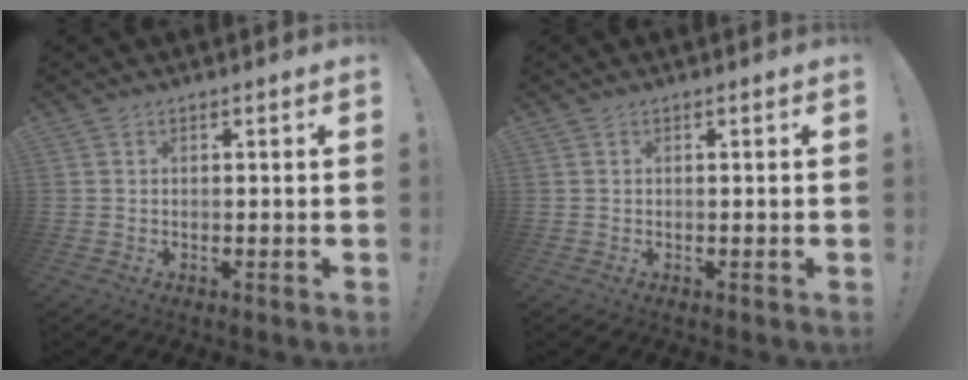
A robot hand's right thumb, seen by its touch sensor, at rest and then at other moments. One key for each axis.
{"total": 0.0}